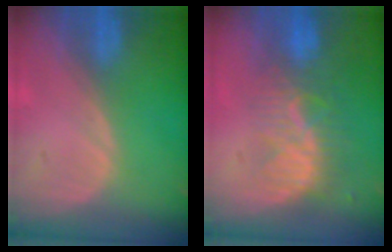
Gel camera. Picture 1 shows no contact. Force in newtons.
{"total": 8.1, "press": 7.4, "slide": 3.5}